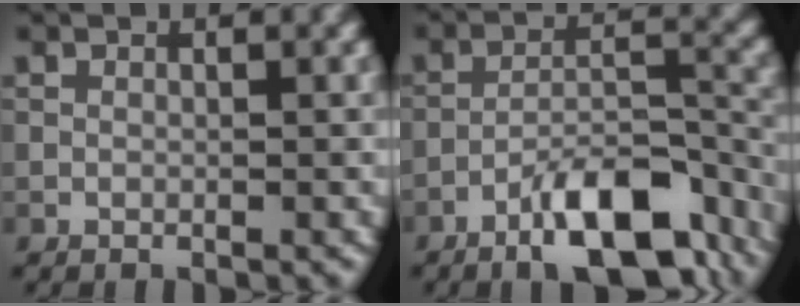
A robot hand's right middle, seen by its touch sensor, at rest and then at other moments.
{"total": 9.0, "force": [-6.0, 2.9, 6.1], "torque": [-0.090, 0.006, -0.102]}